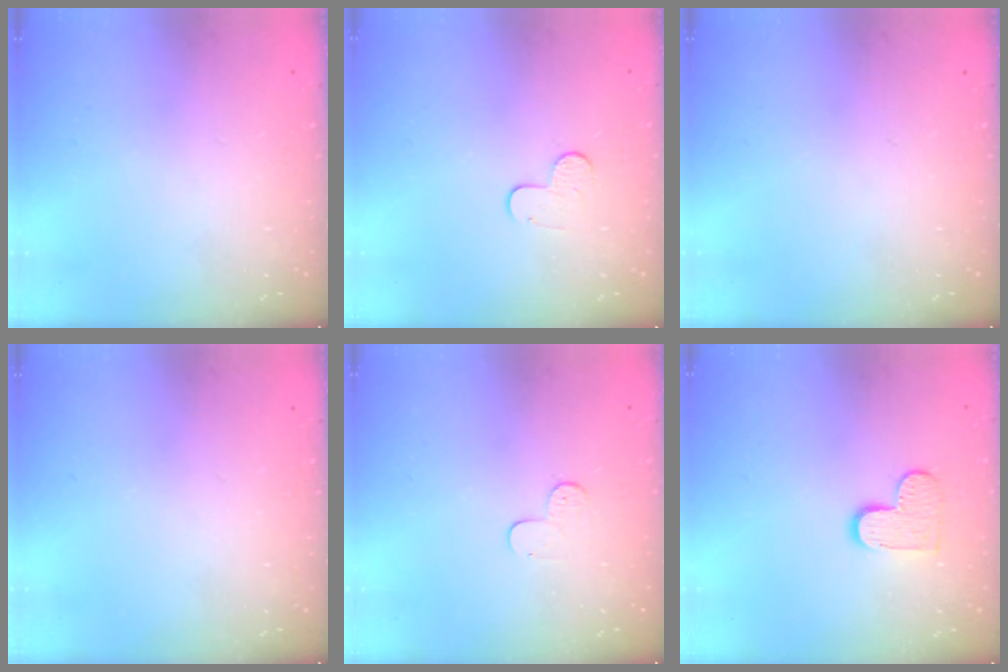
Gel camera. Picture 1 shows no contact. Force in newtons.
{"total": 6.6, "press": 6.5, "slide": 0.6}
{"total": 0.0}
{"total": 0.0}
{"total": 3.9, "press": 3.8, "slide": 0.3}
{"total": 8.5, "press": 8.4, "slide": 0.4}